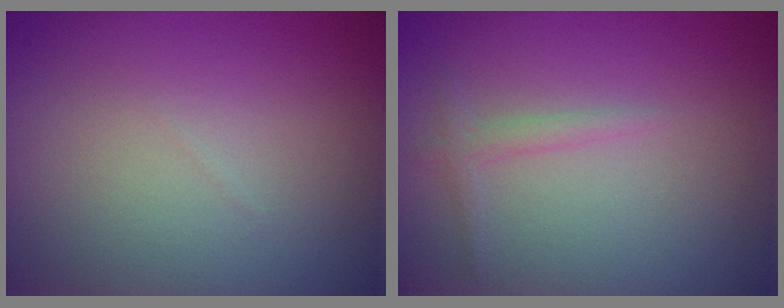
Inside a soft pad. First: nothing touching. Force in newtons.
{"total": 1.1, "press": 1.1, "slide": 0.1}